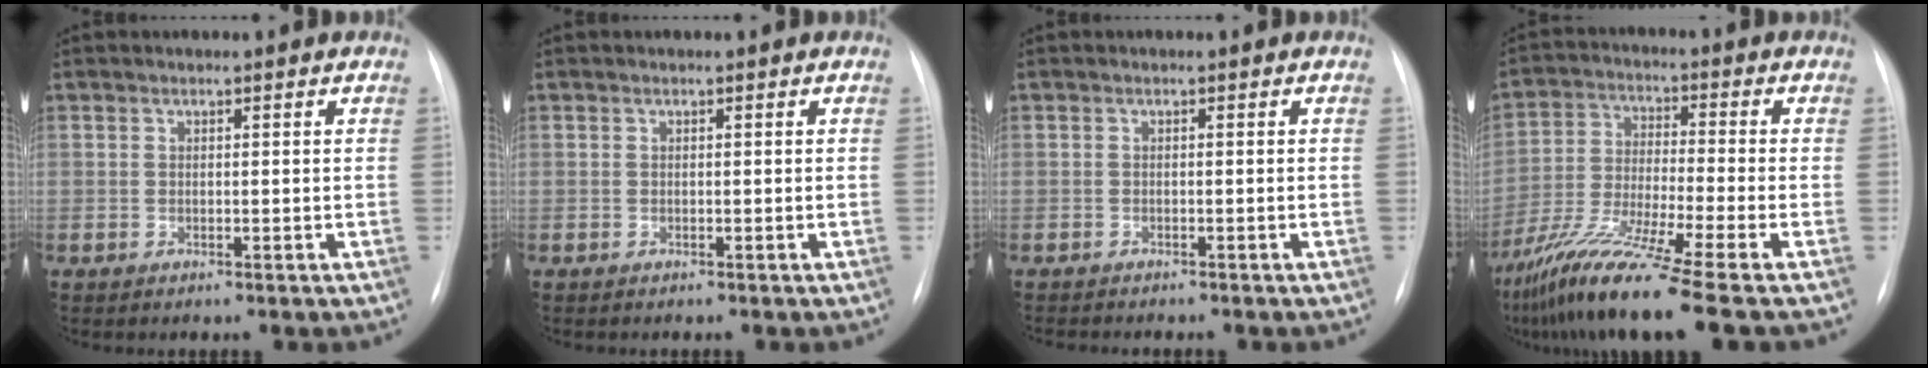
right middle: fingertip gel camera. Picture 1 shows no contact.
{"total": 0.0}
{"total": 3.2, "force": [-3.0, 0.4, 1.2], "torque": [-0.016, -0.007, -0.037]}
{"total": 15.3, "force": [-11.3, -1.8, 10.1], "torque": [-0.210, -0.047, -0.206]}